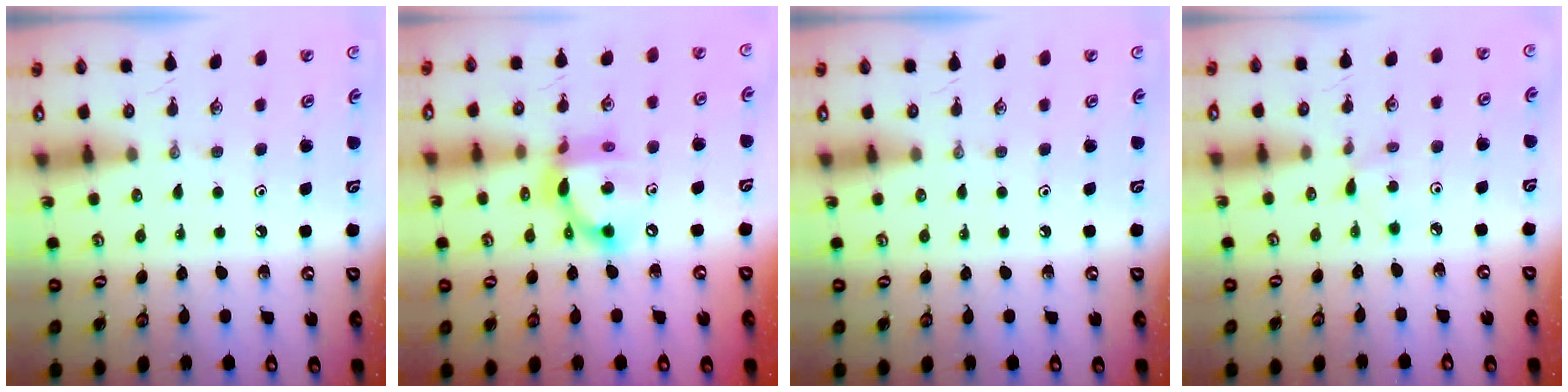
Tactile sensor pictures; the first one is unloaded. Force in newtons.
{"total": 13.9, "press": 13.9, "slide": 0.8}
{"total": 0.0}
{"total": 2.5, "press": 2.5, "slide": 0.3}